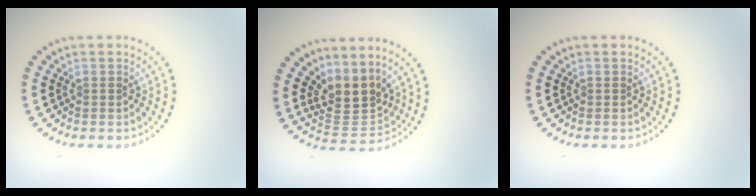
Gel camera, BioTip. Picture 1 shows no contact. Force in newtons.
{"total": 3.8, "press": 3.0, "slide": 2.3}
{"total": 0.0}